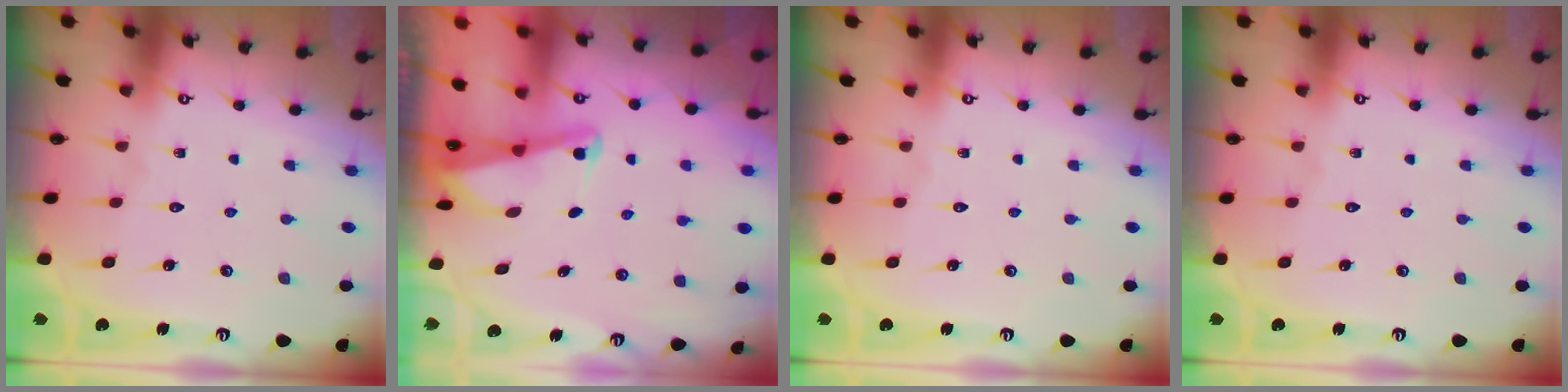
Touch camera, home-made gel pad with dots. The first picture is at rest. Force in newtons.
{"total": 2.0, "press": 2.0, "slide": 0.3}
{"total": 0.0}
{"total": 0.0}